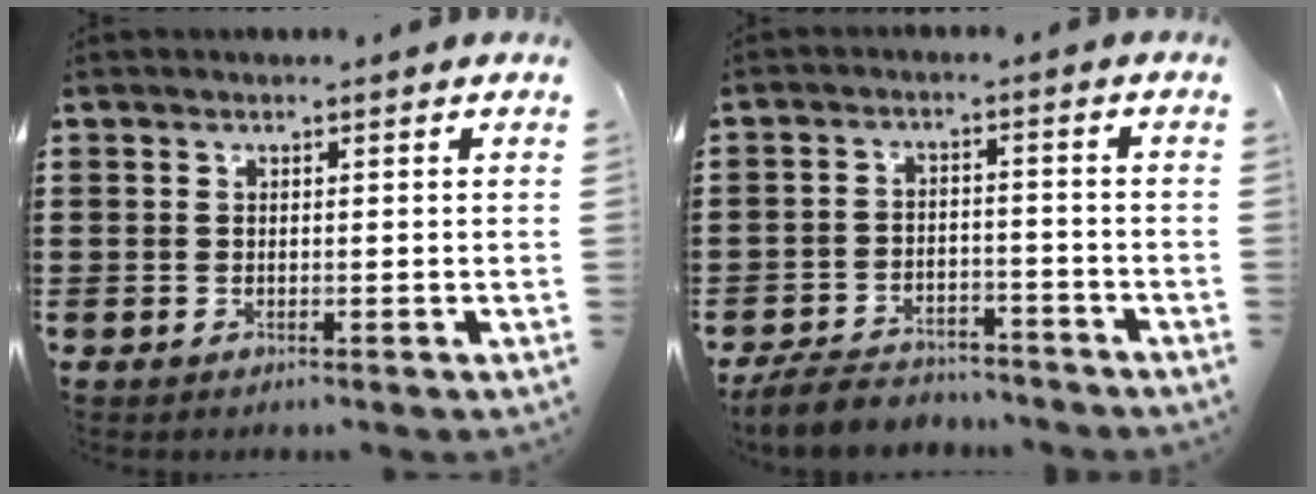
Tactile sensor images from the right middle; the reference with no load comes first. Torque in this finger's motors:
{"motor_torque": [1.73, -0.41, 0.27, 0.05]}